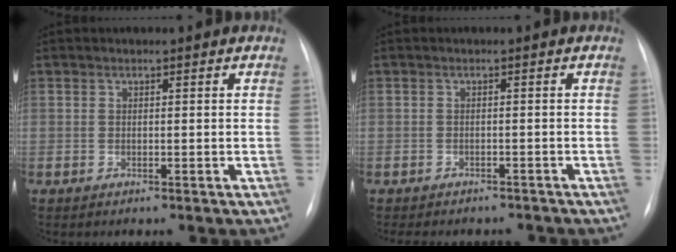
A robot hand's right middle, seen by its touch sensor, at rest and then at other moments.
{"total": 8.7, "force": [-7.6, 3.3, 2.7], "torque": [-0.039, 0.005, -0.088]}